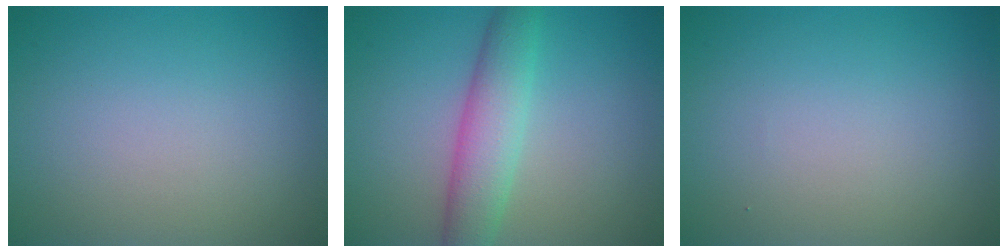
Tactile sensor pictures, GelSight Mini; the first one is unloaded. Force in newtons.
{"total": 4.6, "press": 4.6, "slide": 0.0}
{"total": 0.0}